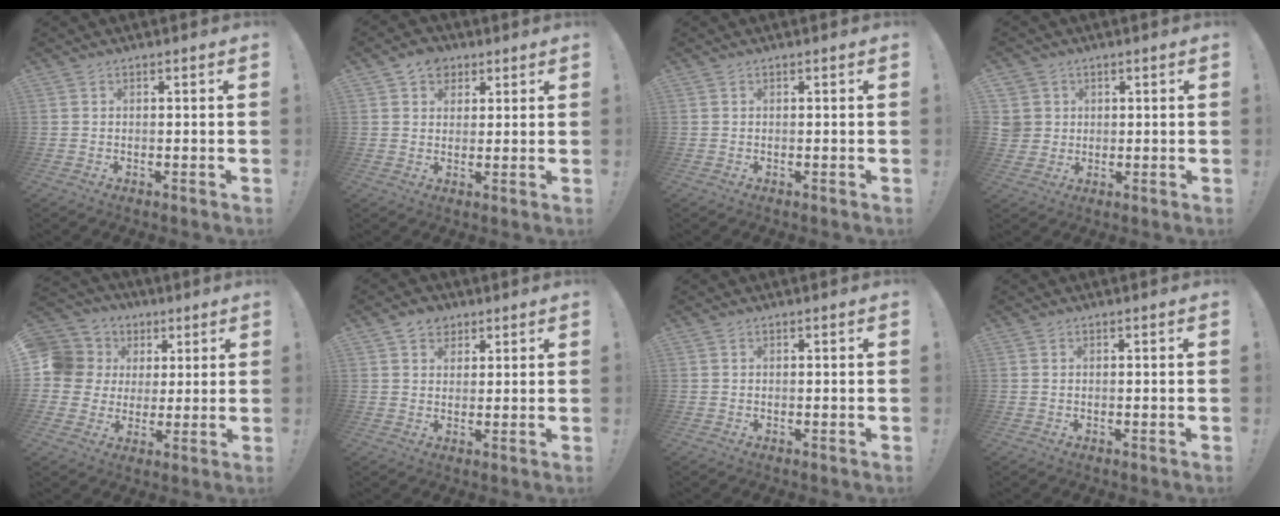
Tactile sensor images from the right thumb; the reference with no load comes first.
{"total": 5.9, "force": [3.0, 4.7, 1.8], "torque": [-0.024, -0.008, 0.057]}
{"total": 0.0}
{"total": 5.1, "force": [1.4, 4.8, 1.0], "torque": [-0.017, -0.007, 0.027]}
{"total": 11.6, "force": [2.9, 10.7, 3.6], "torque": [-0.069, -0.005, 0.072]}
{"total": 5.1, "force": [2.9, 4.0, 1.2], "torque": [-0.011, -0.010, 0.054]}
{"total": 0.0}
{"total": 0.0}